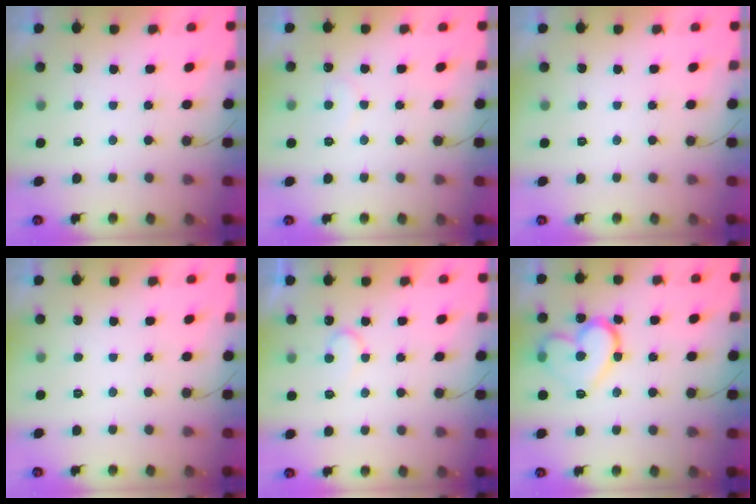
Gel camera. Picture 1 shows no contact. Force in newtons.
{"total": 4.3, "press": 4.3, "slide": 0.2}
{"total": 0.0}
{"total": 0.0}
{"total": 6.7, "press": 6.7, "slide": 0.5}
{"total": 15.5, "press": 15.4, "slide": 1.5}